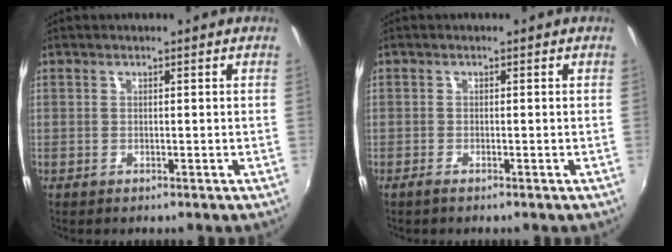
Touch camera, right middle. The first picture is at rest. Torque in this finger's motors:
{"motor_torque": [-0.23, -0.01, -0.02, -0.01]}